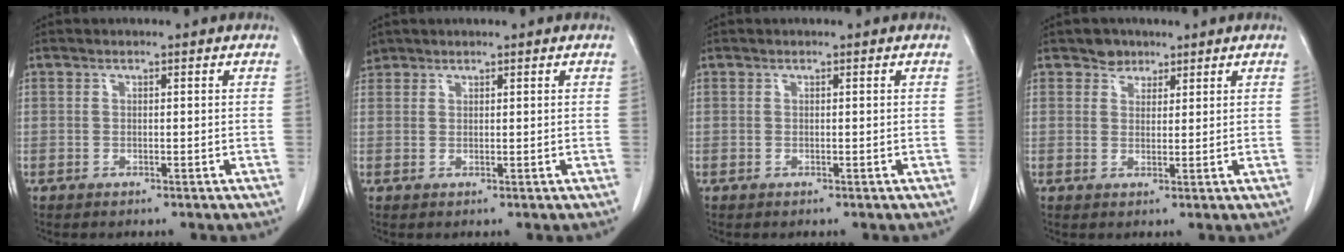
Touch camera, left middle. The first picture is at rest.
{"total": 1.8, "force": [1.5, 1.0, -0.2], "torque": [0.003, 0.010, 0.028]}
{"total": 0.0}
{"total": 2.5, "force": [1.9, 1.7, 0.2], "torque": [0.001, 0.001, 0.027]}